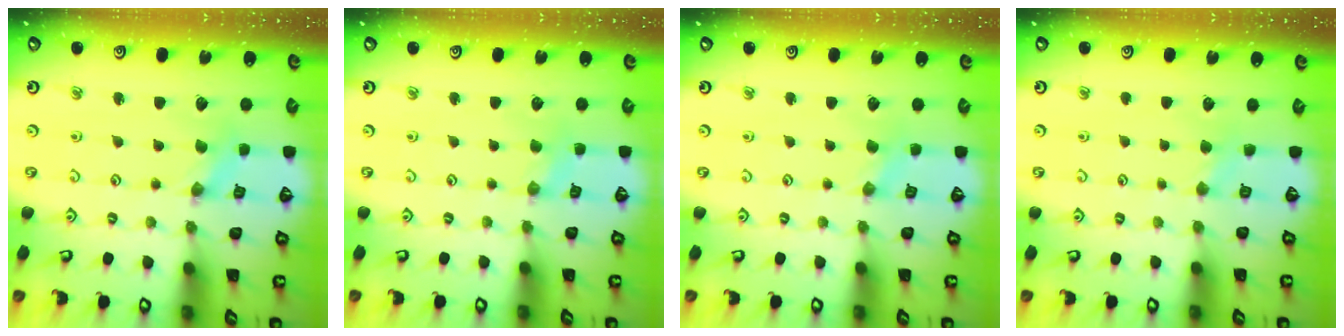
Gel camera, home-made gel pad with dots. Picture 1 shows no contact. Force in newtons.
{"total": 2.8, "press": 2.7, "slide": 0.5}
{"total": 1.1, "press": 1.1, "slide": 0.2}
{"total": 2.5, "press": 2.4, "slide": 0.4}